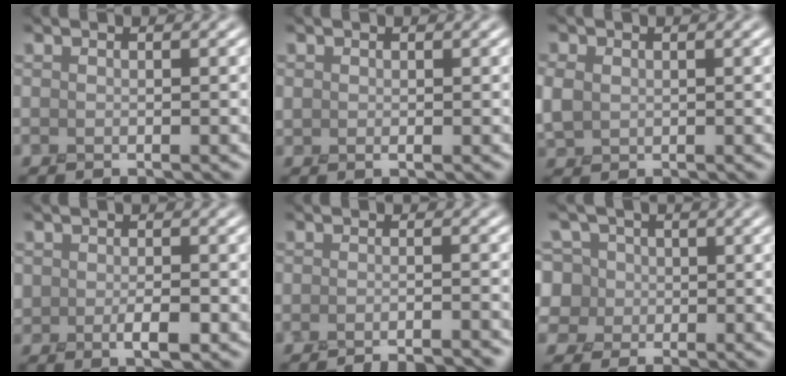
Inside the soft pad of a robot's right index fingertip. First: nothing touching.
{"total": 0.9, "force": [0.7, 0.3, -0.4], "torque": [0.010, 0.007, 0.012]}
{"total": 1.9, "force": [0.9, 1.6, 0.2], "torque": [-0.012, 0.012, 0.013]}
{"total": 2.1, "force": [-0.1, 1.5, 1.5], "torque": [-0.024, -0.002, 0.000]}
{"total": 4.1, "force": [-3.9, 0.7, 1.3], "torque": [0.009, 0.004, -0.051]}
{"total": 8.6, "force": [4.0, 7.1, 2.9], "torque": [-0.055, 0.051, 0.030]}